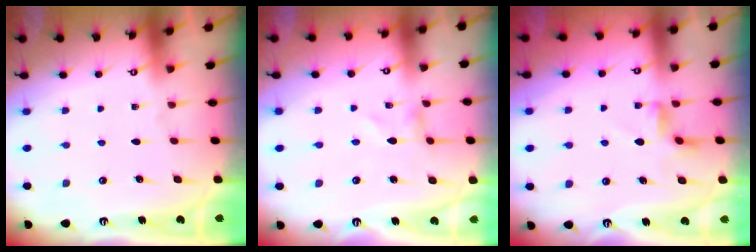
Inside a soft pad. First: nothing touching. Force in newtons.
{"total": 0.6, "press": 0.6, "slide": 0.1}
{"total": 2.9, "press": 2.8, "slide": 0.5}